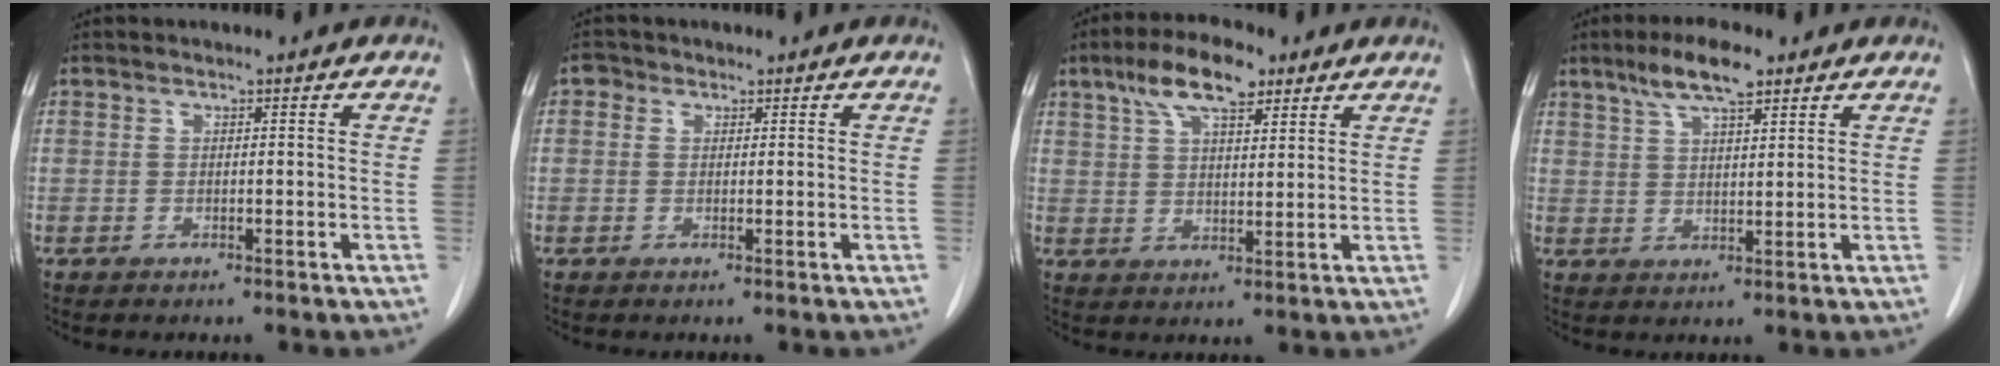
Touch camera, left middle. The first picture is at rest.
{"total": 1.5, "force": [0.7, 1.3, 0.4], "torque": [-0.002, 0.005, 0.006]}
{"total": 9.1, "force": [5.7, 3.1, 6.4], "torque": [-0.120, 0.017, 0.101]}
{"total": 7.1, "force": [4.9, 1.5, 4.9], "torque": [-0.098, 0.010, 0.089]}